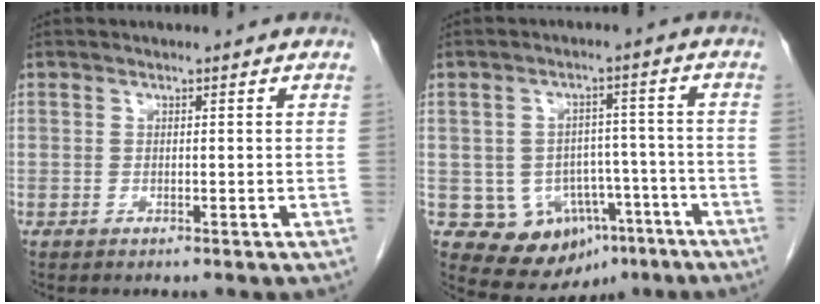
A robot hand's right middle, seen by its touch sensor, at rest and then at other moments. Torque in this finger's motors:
{"motor_torque": [0.03, -0.22, -0.03, 0.00]}